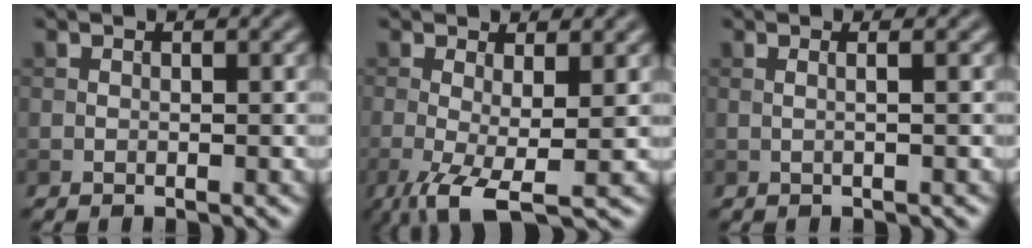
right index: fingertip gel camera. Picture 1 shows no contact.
{"total": 5.1, "force": [-1.6, 1.1, 4.7], "torque": [-0.093, -0.015, -0.031]}
{"total": 1.7, "force": [0.4, 0.7, 1.5], "torque": [-0.014, -0.002, -0.014]}